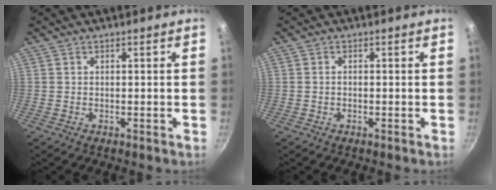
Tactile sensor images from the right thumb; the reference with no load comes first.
{"total": 0.6, "force": [-0.2, 0.4, 0.5], "torque": [-0.011, 0.006, -0.003]}